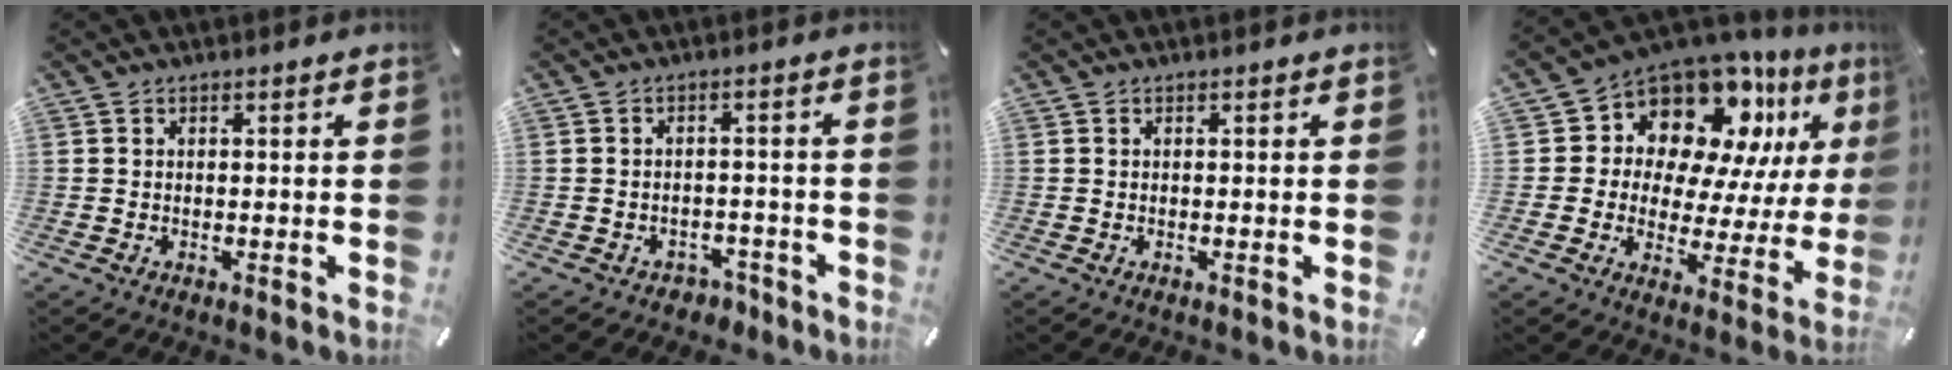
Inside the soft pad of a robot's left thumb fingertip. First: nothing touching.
{"total": 3.5, "force": [-2.3, 2.4, 0.8], "torque": [-0.012, 0.014, -0.044]}
{"total": 0.0}
{"total": 14.4, "force": [9.9, 9.1, 5.3], "torque": [-0.087, -0.089, 0.177]}